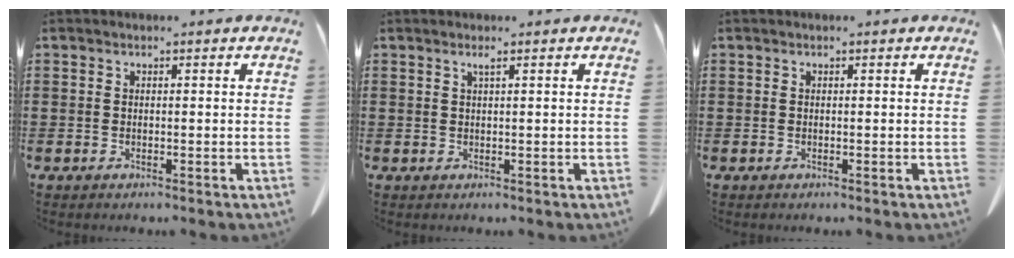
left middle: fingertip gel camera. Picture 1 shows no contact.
{"total": 1.0, "force": [0.5, -0.1, 0.8], "torque": [-0.016, -0.003, 0.011]}
{"total": 0.0}